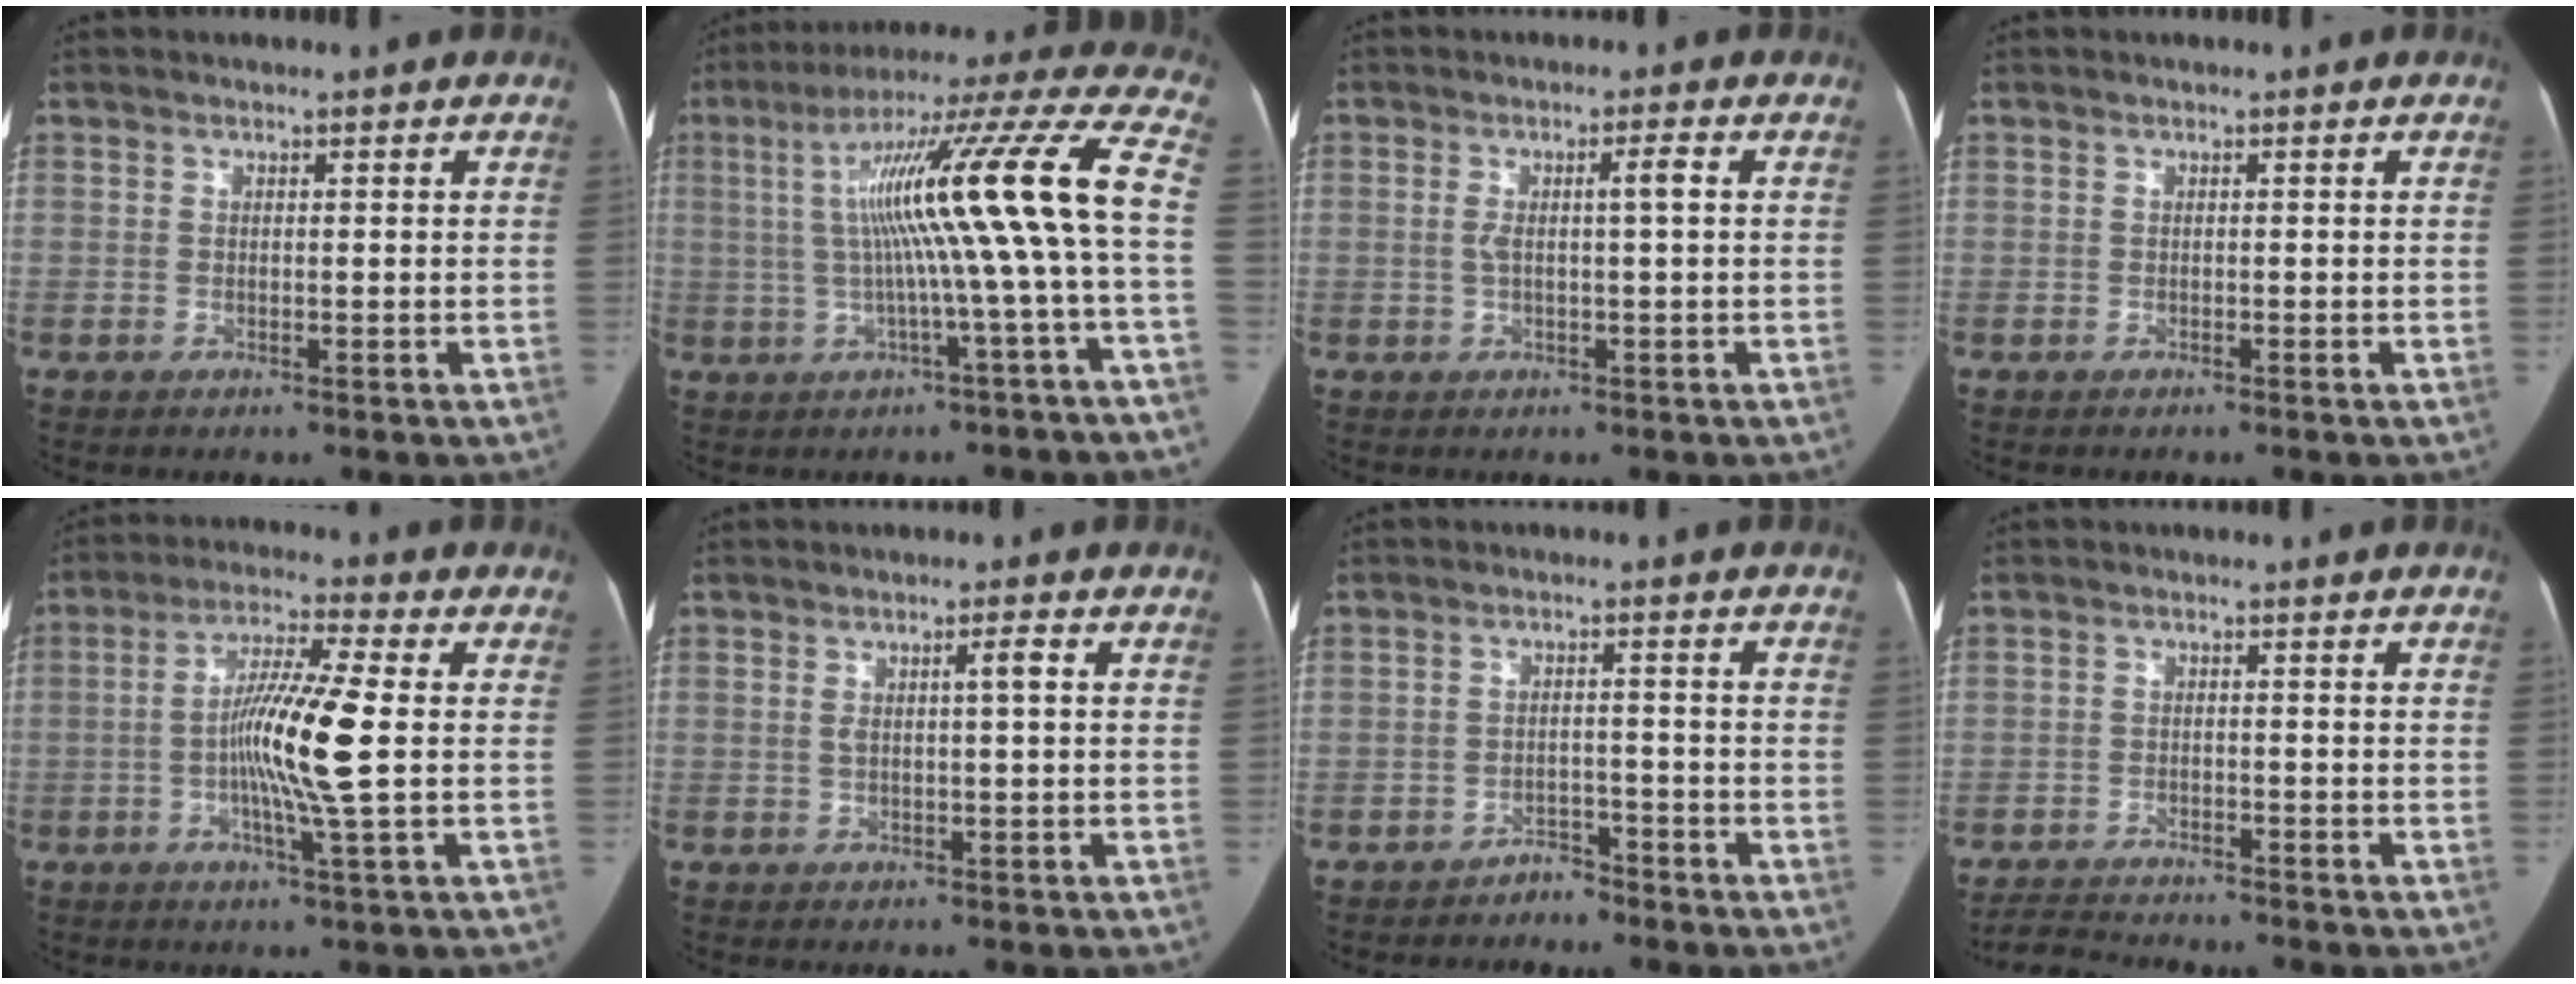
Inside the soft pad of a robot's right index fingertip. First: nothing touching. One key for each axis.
{"total": 18.9, "fx": -0.2, "fy": -1.1, "fz": 18.8, "tx": -0.291, "ty": 0.033, "tz": -0.014}
{"total": 3.5, "fx": 0.3, "fy": 0.3, "fz": 3.5, "tx": -0.065, "ty": 0.012, "tz": 0.007}
{"total": 0.0}
{"total": 11.0, "fx": -0.9, "fy": -0.4, "fz": 10.9, "tx": -0.203, "ty": 0.000, "tz": -0.026}
{"total": 2.9, "fx": 0.4, "fy": 0.4, "fz": 2.9, "tx": -0.051, "ty": 0.011, "tz": 0.010}
{"total": 3.1, "fx": -2.7, "fy": 1.5, "fz": 0.2, "tx": -0.006, "ty": 0.009, "tz": -0.039}
{"total": 5.8, "fx": -5.7, "fy": 0.8, "fz": 0.9, "tx": -0.021, "ty": -0.013, "tz": -0.097}